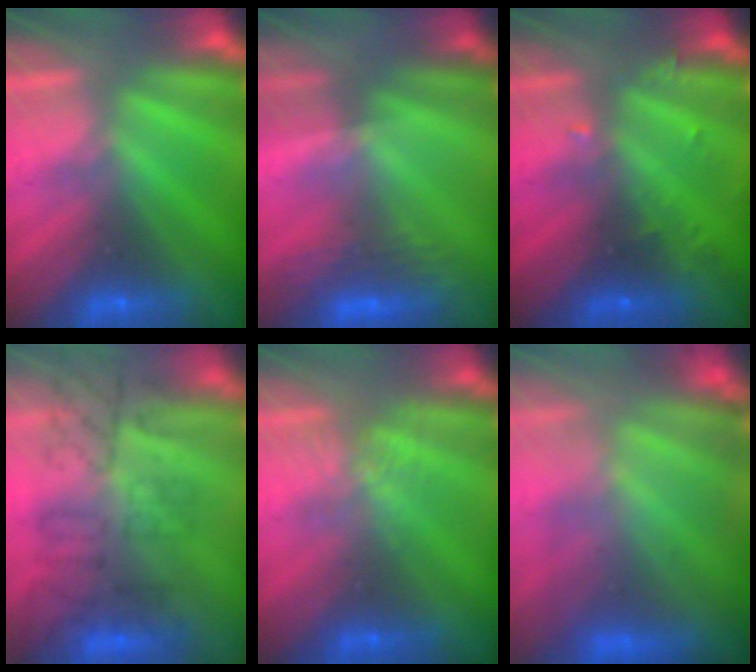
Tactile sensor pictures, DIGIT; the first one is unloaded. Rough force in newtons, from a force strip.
{"total": 2.8}
{"total": 2.9}
{"total": 3.6}
{"total": 1.6}
{"total": 7.5}